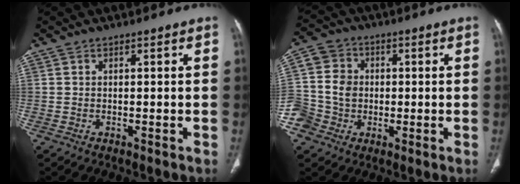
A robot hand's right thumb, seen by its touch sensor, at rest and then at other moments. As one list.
[{"total": 11.7, "force": [-1.3, 10.8, 4.3], "torque": [-0.077, 0.023, -0.021]}]